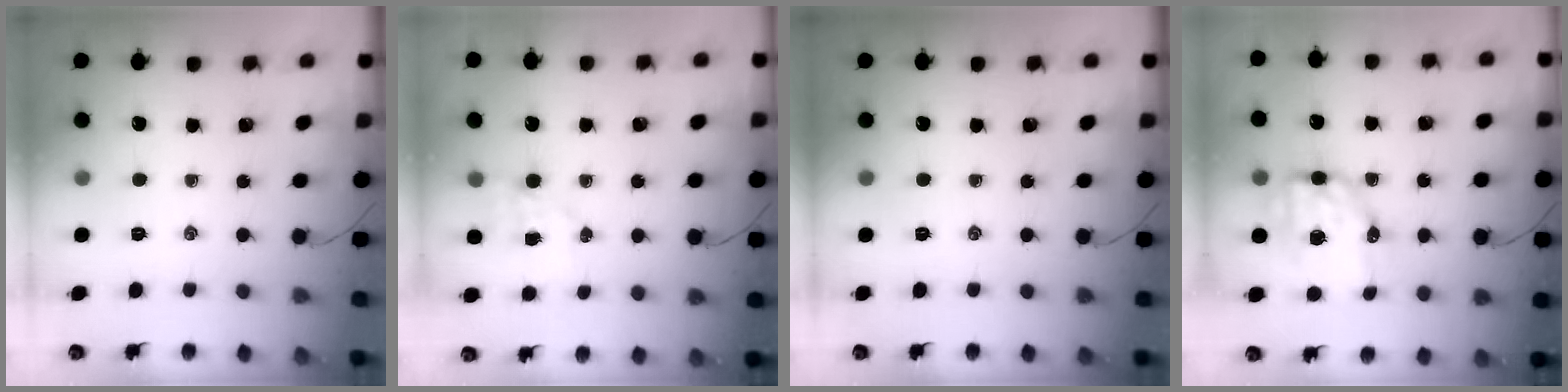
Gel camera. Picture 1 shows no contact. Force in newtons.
{"total": 4.2, "press": 4.1, "slide": 0.9}
{"total": 0.0}
{"total": 8.7, "press": 8.5, "slide": 2.0}